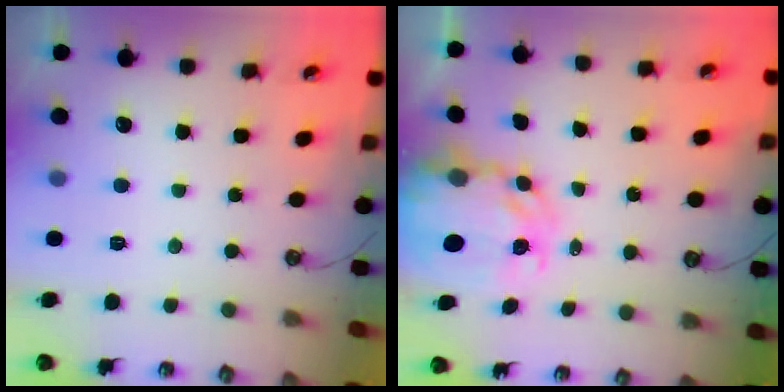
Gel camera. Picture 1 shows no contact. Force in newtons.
{"total": 8.4, "press": 8.4, "slide": 0.7}